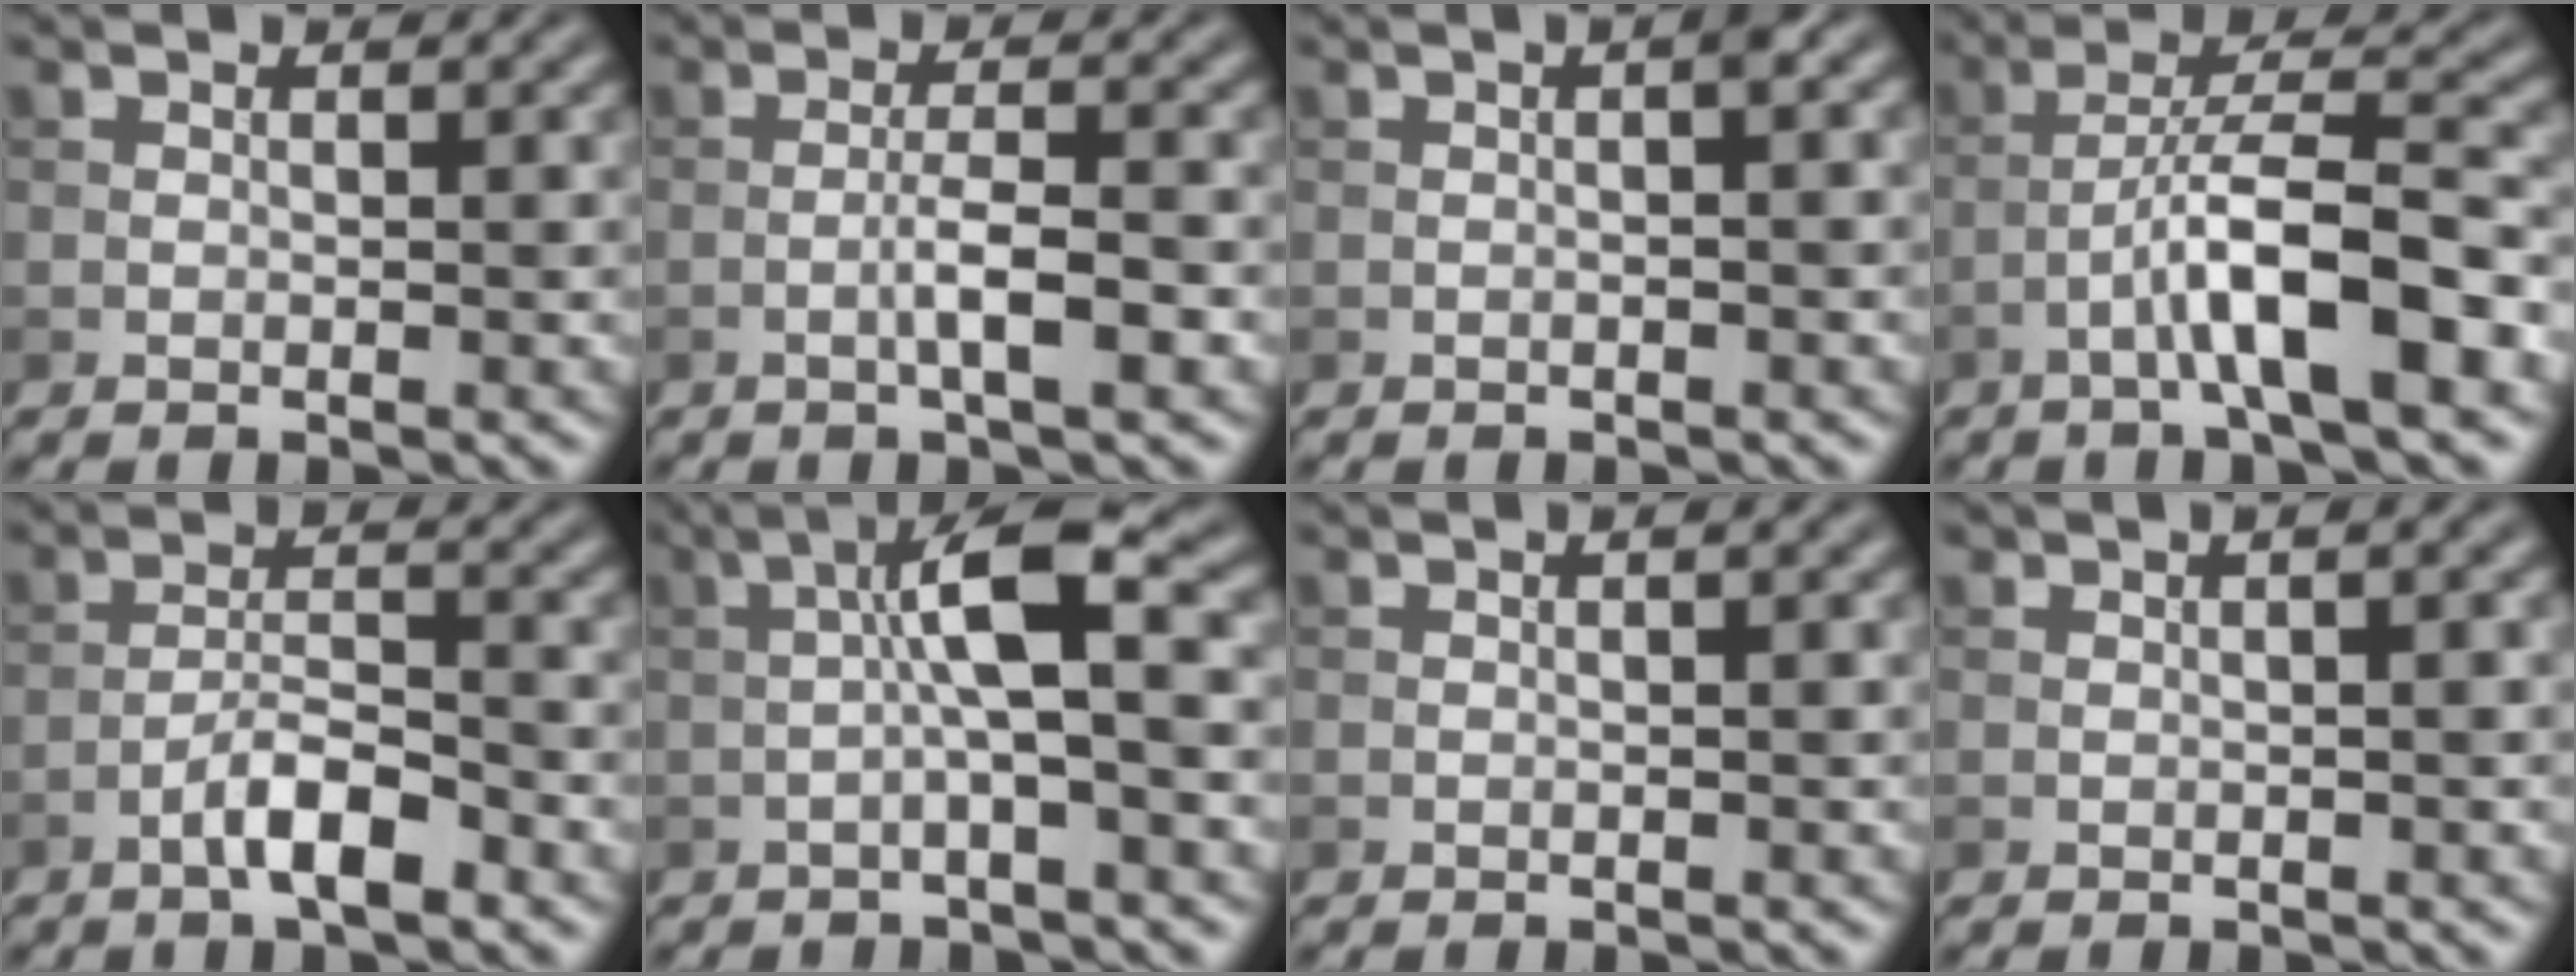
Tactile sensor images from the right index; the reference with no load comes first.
{"total": 3.3, "force": [-1.1, 0.5, 3.1], "torque": [-0.055, 0.007, -0.022]}
{"total": 1.7, "force": [0.1, 0.2, 1.7], "torque": [-0.026, 0.005, -0.001]}
{"total": 7.4, "force": [-2.9, 1.1, 6.7], "torque": [-0.114, 0.023, -0.052]}
{"total": 4.3, "force": [-2.5, 1.0, 3.3], "torque": [-0.060, 0.012, -0.051]}
{"total": 6.5, "force": [0.3, 1.1, 6.4], "torque": [-0.107, 0.022, -0.007]}
{"total": 1.1, "force": [0.3, 0.2, 1.0], "torque": [-0.018, 0.004, 0.002]}
{"total": 2.3, "force": [0.8, 0.8, 2.0], "torque": [-0.020, -0.001, 0.005]}